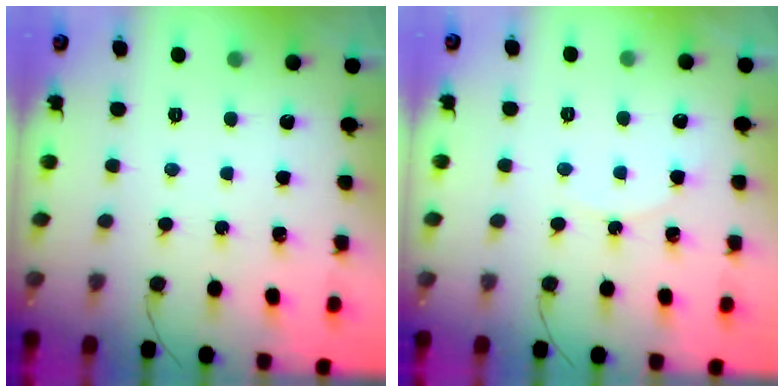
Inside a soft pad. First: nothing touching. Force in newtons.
{"total": 3.8, "press": 3.7, "slide": 0.5}